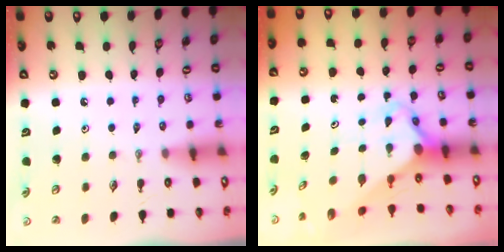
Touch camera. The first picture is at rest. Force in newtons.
{"total": 3.5, "press": 3.5, "slide": 0.3}